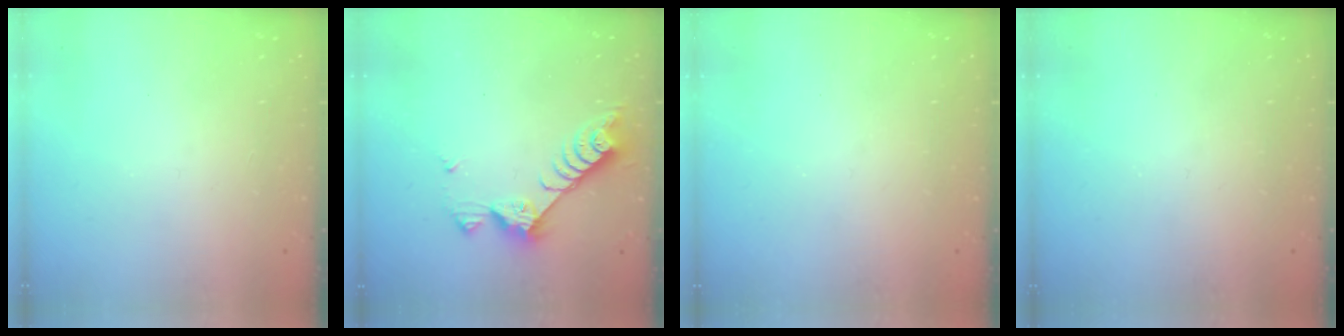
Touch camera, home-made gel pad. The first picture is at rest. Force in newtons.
{"total": 7.6, "press": 7.6, "slide": 0.6}
{"total": 0.0}
{"total": 0.0}